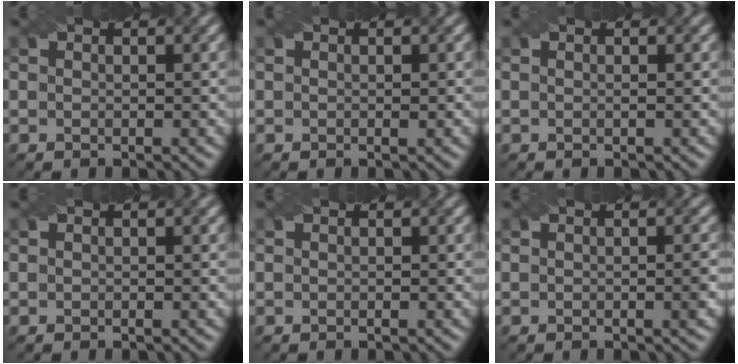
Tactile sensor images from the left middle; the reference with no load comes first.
{"total": 0.0}
{"total": 0.0}
{"total": 0.0}
{"total": 0.0}
{"total": 1.2, "force": [-0.3, 0.0, 1.2], "torque": [-0.013, 0.002, -0.004]}